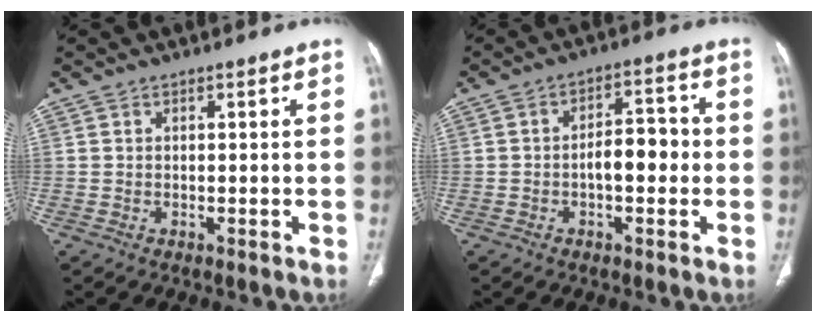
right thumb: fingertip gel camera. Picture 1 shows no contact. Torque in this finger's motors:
{"motor_torque": [1.35, 1.22, 1.07, -0.19, 0.05]}